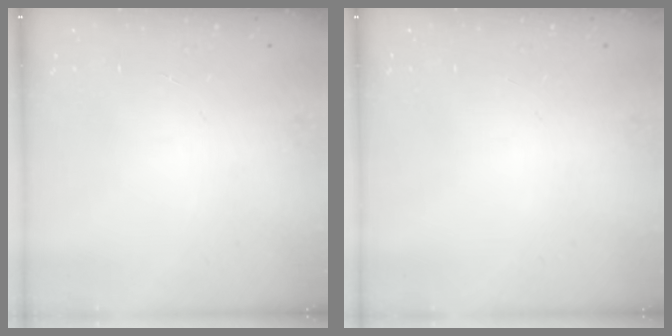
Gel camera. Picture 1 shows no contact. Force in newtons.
{"total": 0.0}